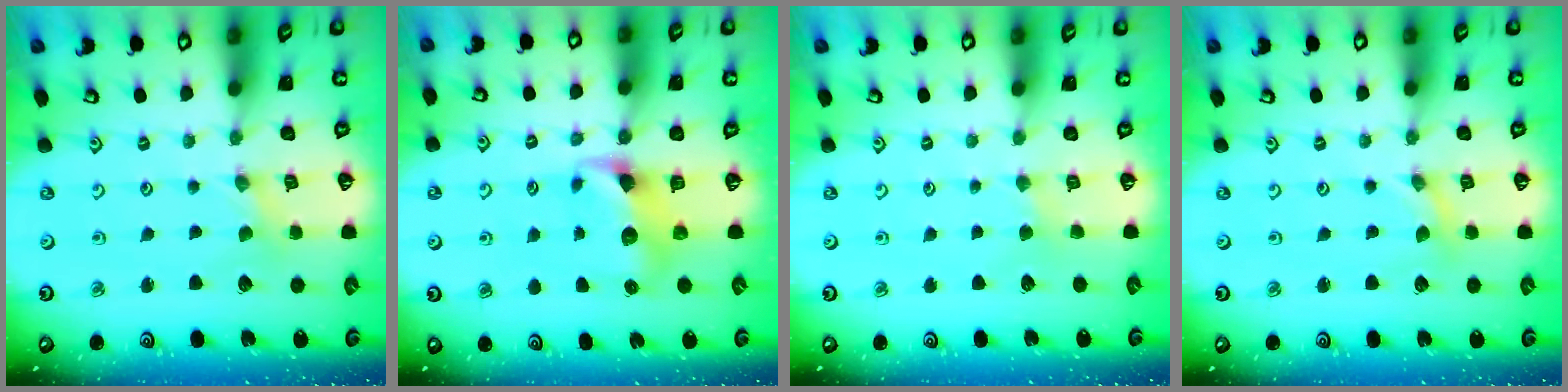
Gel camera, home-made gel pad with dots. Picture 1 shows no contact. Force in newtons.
{"total": 7.3, "press": 7.2, "slide": 0.7}
{"total": 2.2, "press": 2.2, "slide": 0.3}
{"total": 0.0}